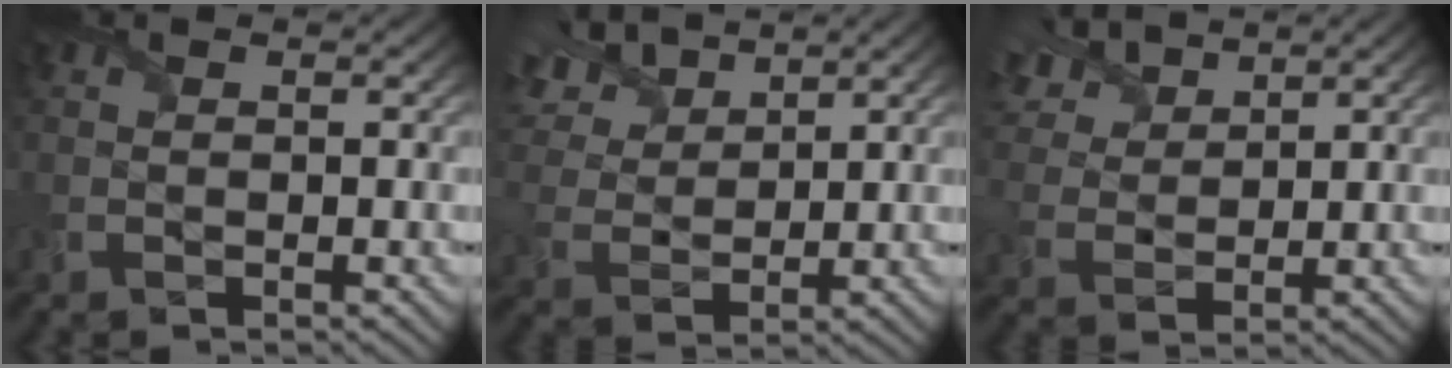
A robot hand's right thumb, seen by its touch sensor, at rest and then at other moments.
{"total": 9.1, "force": [6.4, 4.2, 5.0], "torque": [-0.149, 0.025, 0.124]}
{"total": 7.5, "force": [5.4, 3.6, 3.8], "torque": [-0.114, 0.021, 0.107]}